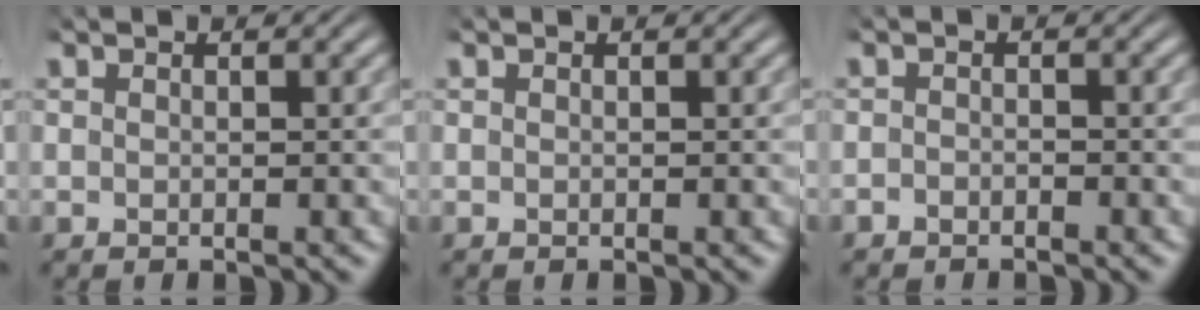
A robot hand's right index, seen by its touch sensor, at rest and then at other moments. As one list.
[{"total": 0.0}, {"total": 1.1, "force": [-1.1, 0.1, -0.1], "torque": [-0.001, -0.012, -0.015]}]